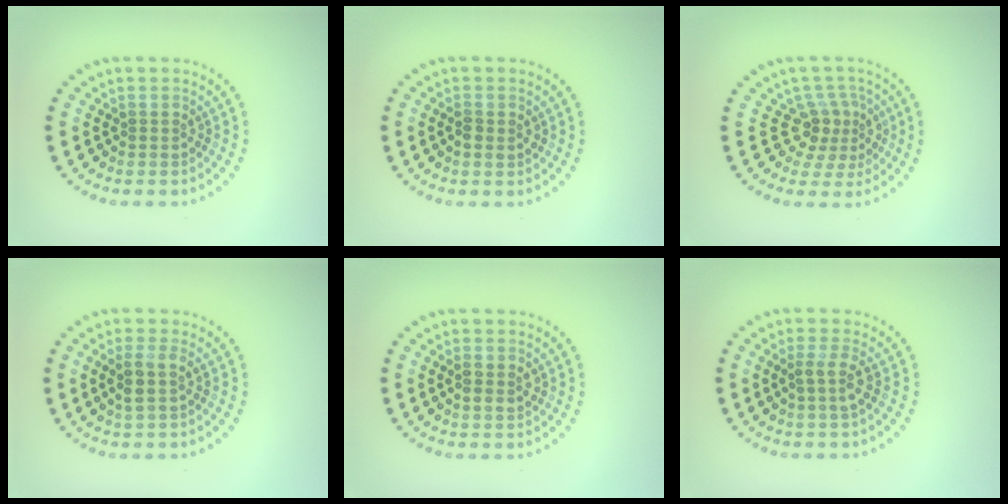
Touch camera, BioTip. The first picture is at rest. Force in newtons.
{"total": 1.2, "press": 1.2, "slide": 0.0}
{"total": 3.2, "press": 2.3, "slide": 2.3}
{"total": 1.9, "press": 1.7, "slide": 0.8}
{"total": 1.5, "press": 1.4, "slide": 0.4}
{"total": 1.7, "press": 1.3, "slide": 1.1}